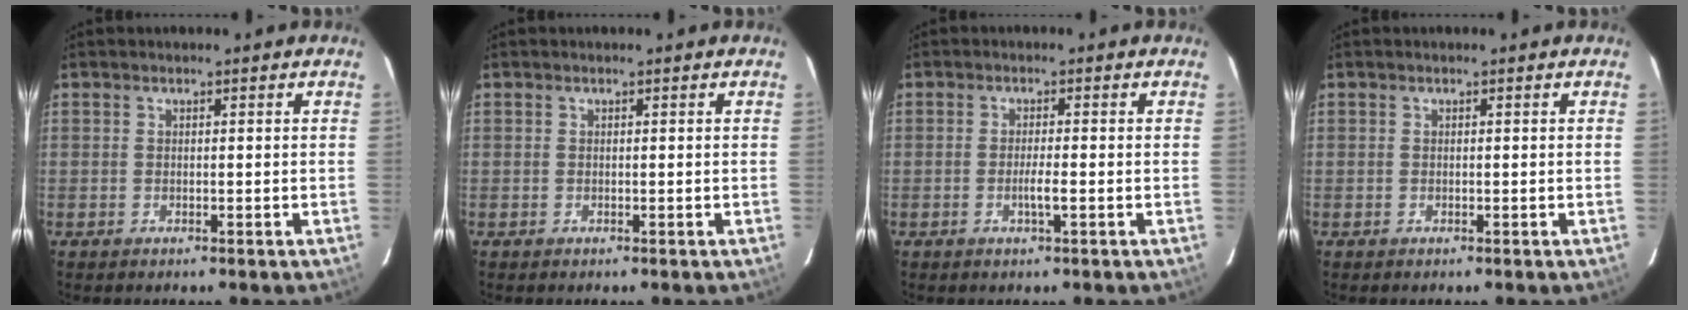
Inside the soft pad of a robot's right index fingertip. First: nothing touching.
{"total": 0.0}
{"total": 2.2, "force": [-0.7, 0.0, 2.1], "torque": [-0.039, -0.001, -0.013]}
{"total": 0.0}